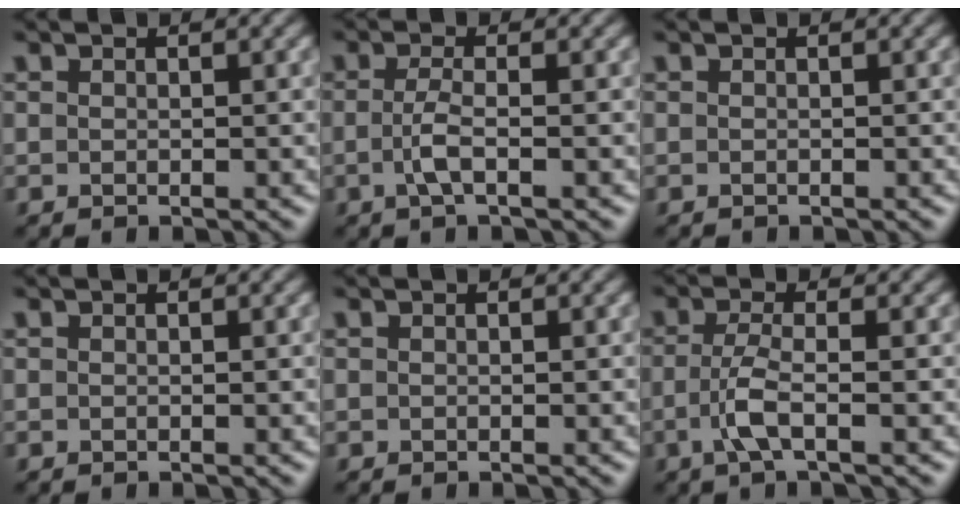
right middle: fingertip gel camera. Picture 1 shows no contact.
{"total": 2.3, "force": [-0.5, 0.5, 2.1], "torque": [-0.047, -0.003, -0.015]}
{"total": 0.6, "force": [-0.6, 0.0, 0.1], "torque": [-0.001, -0.007, -0.011]}
{"total": 0.0}
{"total": 0.0}
{"total": 3.1, "force": [-1.0, 0.7, 2.8], "torque": [-0.065, 0.001, -0.026]}